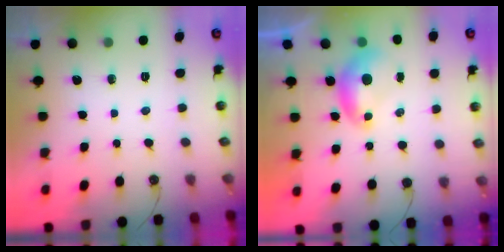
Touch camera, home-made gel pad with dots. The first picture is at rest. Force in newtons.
{"total": 0.0}